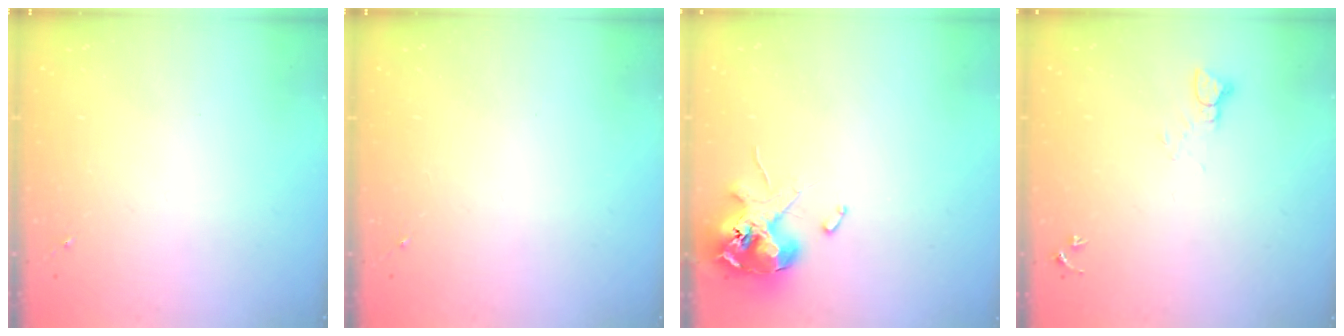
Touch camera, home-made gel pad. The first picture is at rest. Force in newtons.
{"total": 0.0}
{"total": 12.4, "press": 12.3, "slide": 1.8}
{"total": 4.2, "press": 4.1, "slide": 0.4}